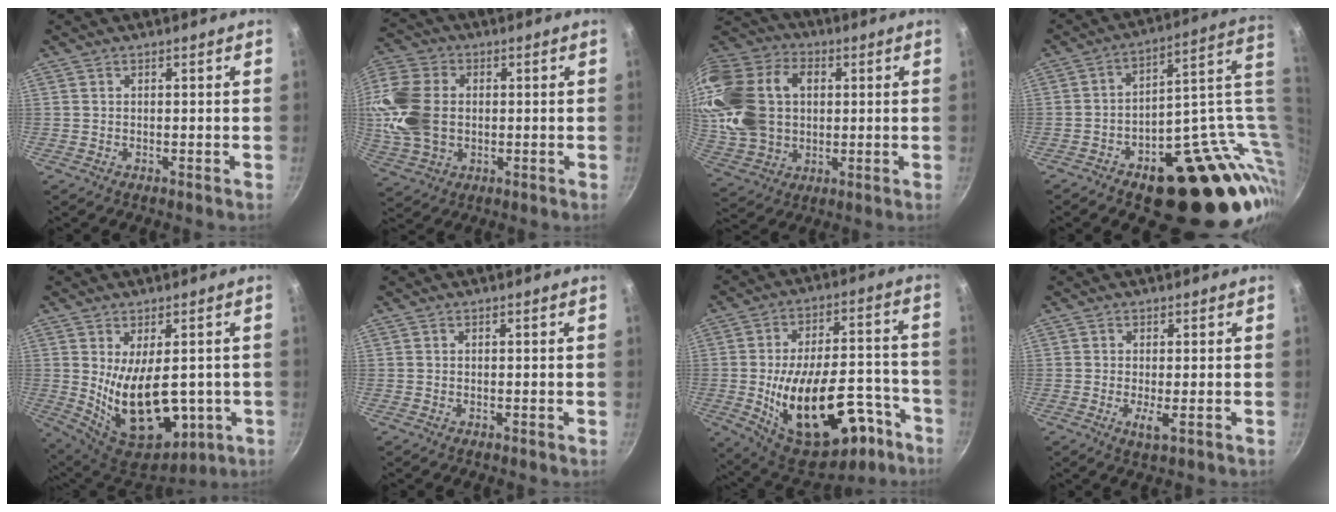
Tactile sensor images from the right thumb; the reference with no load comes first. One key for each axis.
{"total": 15.3, "fx": 0.3, "fy": 11.2, "fz": 10.5, "tx": -0.207, "ty": 0.008, "tz": 0.004}
{"total": 22.8, "fx": 3.4, "fy": 16.8, "fz": 15.0, "tx": -0.295, "ty": 0.021, "tz": 0.071}
{"total": 27.0, "fx": 0.0, "fy": 15.3, "fz": 22.2, "tx": -0.209, "ty": 0.023, "tz": 0.026}
{"total": 17.5, "fx": -1.6, "fy": 9.8, "fz": 14.4, "tx": -0.205, "ty": -0.034, "tz": 0.007}
{"total": 0.0}
{"total": 27.3, "fx": -11.5, "fy": 14.1, "fz": 20.4, "tx": -0.270, "ty": 0.055, "tz": -0.145}
{"total": 2.4, "fx": -0.5, "fy": 0.4, "fz": 2.3, "tx": -0.049, "ty": -0.009, "tz": -0.007}